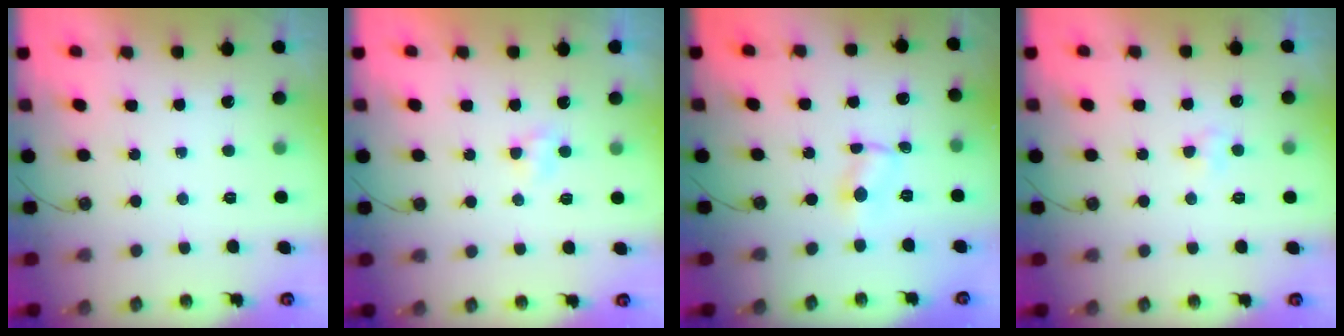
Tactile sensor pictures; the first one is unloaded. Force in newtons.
{"total": 2.2, "press": 2.2, "slide": 0.3}
{"total": 1.2, "press": 1.2, "slide": 0.2}
{"total": 3.6, "press": 2.7, "slide": 2.3}